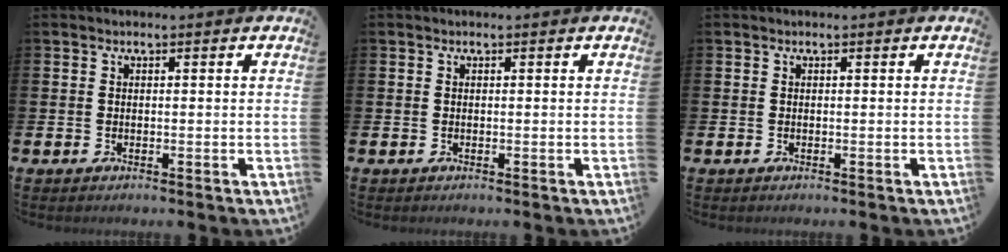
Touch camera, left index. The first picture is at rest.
{"total": 0.0}
{"total": 0.0}